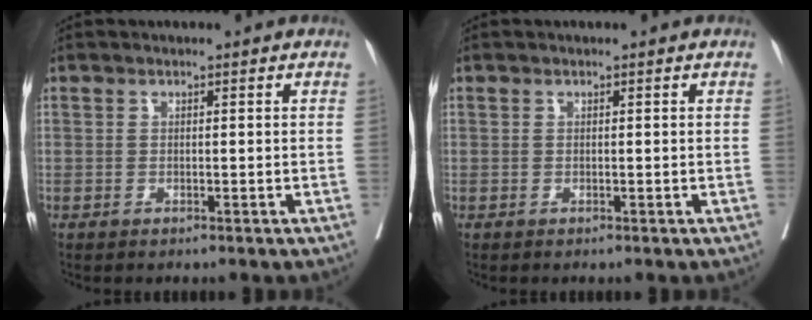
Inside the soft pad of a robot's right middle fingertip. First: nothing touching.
{"total": 0.0}